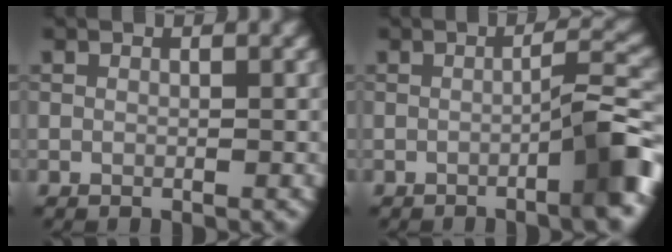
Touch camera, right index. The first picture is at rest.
{"total": 5.0, "force": [-2.1, 0.6, 4.5], "torque": [-0.055, 0.018, -0.040]}